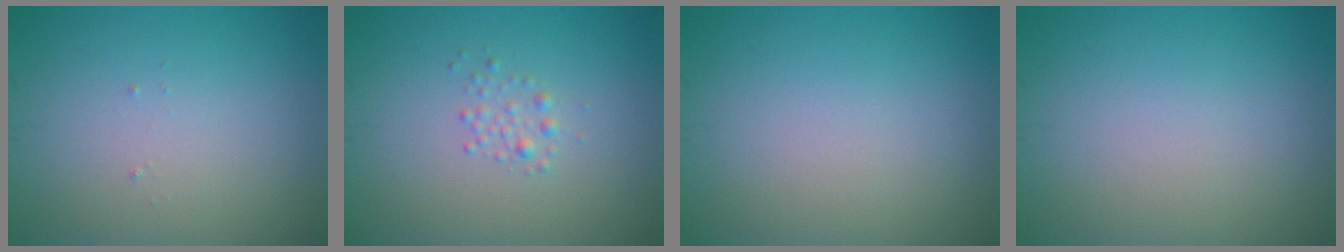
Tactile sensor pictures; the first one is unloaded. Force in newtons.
{"total": 1.1, "press": 1.1, "slide": 0.0}
{"total": 0.0}
{"total": 0.0}